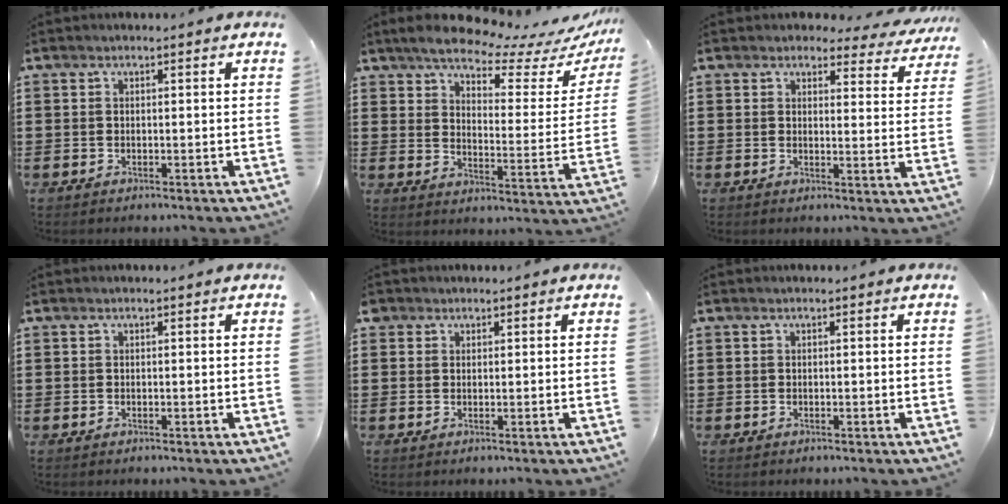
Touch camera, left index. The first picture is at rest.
{"total": 7.4, "force": [6.7, 1.0, 2.8], "torque": [-0.071, -0.047, 0.115]}
{"total": 3.6, "force": [3.3, 1.3, 0.8], "torque": [-0.022, -0.012, 0.058]}
{"total": 0.0}
{"total": 1.3, "force": [1.0, 0.9, 0.1], "torque": [-0.005, 0.005, 0.019]}
{"total": 0.0}